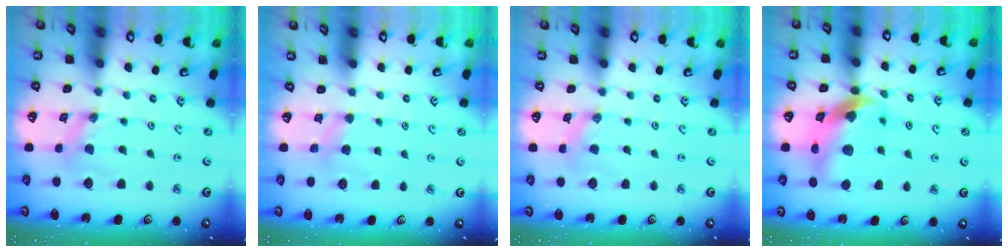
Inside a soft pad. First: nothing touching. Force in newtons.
{"total": 3.7, "press": 3.7, "slide": 0.6}
{"total": 2.1, "press": 2.1, "slide": 0.4}
{"total": 13.7, "press": 13.6, "slide": 2.0}